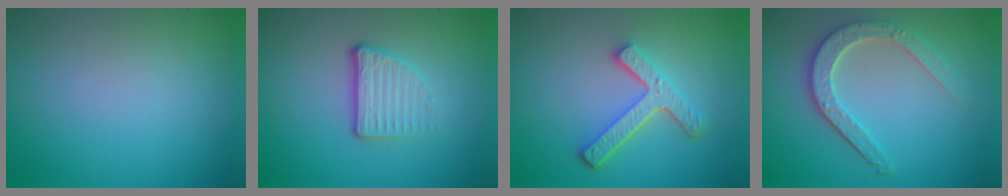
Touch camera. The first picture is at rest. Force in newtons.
{"total": 3.5, "press": 2.5, "slide": 2.5}
{"total": 4.4, "press": 3.3, "slide": 2.8}
{"total": 4.3, "press": 3.6, "slide": 2.4}